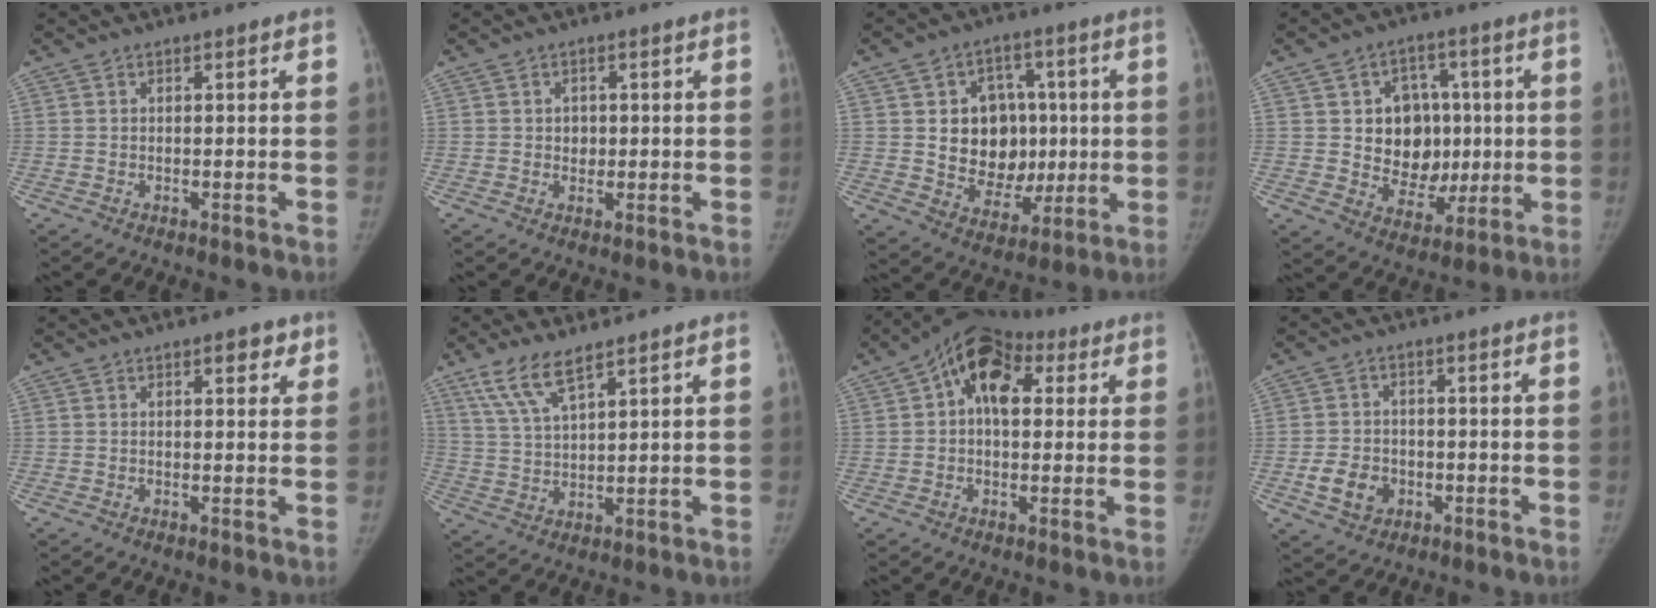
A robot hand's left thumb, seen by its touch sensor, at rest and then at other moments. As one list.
[{"total": 1.9, "force": [0.2, 1.7, 0.9], "torque": [0.001, 0.003, 0.003]}, {"total": 14.8, "force": [0.9, 11.9, 8.8], "torque": [-0.071, 0.004, 0.030]}, {"total": 13.7, "force": [0.9, 11.1, 7.9], "torque": [-0.053, 0.001, 0.028]}, {"total": 2.8, "force": [1.6, 1.3, 1.9], "torque": [-0.010, -0.005, 0.018]}, {"total": 7.4, "force": [5.3, 1.6, 5.0], "torque": [-0.105, -0.019, 0.113]}, {"total": 12.0, "force": [3.5, 7.7, 8.4], "torque": [-0.104, 0.027, 0.046]}, {"total": 6.1, "force": [-1.9, 4.9, 3.1], "torque": [-0.044, 0.010, -0.028]}]